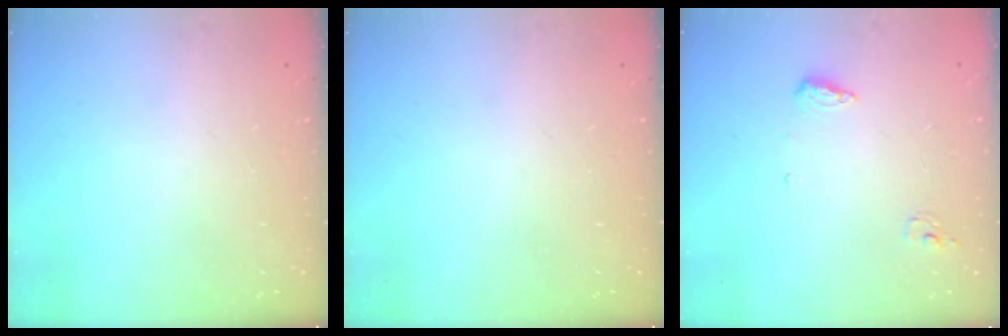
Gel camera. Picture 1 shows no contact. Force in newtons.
{"total": 0.0}
{"total": 6.3, "press": 6.1, "slide": 1.6}